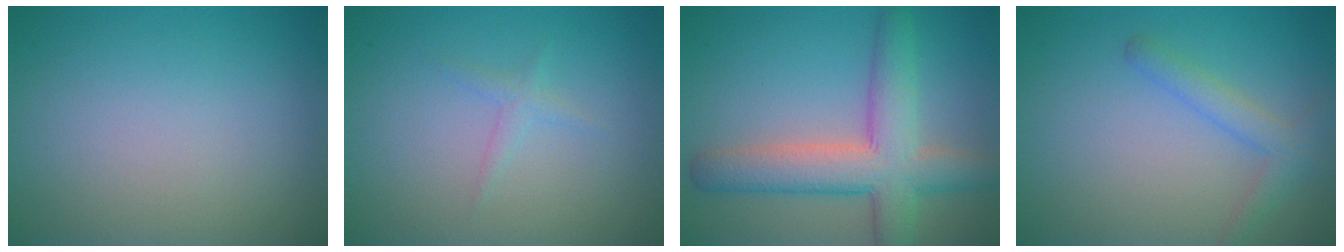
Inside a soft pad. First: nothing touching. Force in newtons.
{"total": 1.0, "press": 1.0, "slide": 0.1}
{"total": 7.1, "press": 7.1, "slide": 0.3}
{"total": 2.3, "press": 2.3, "slide": 0.1}